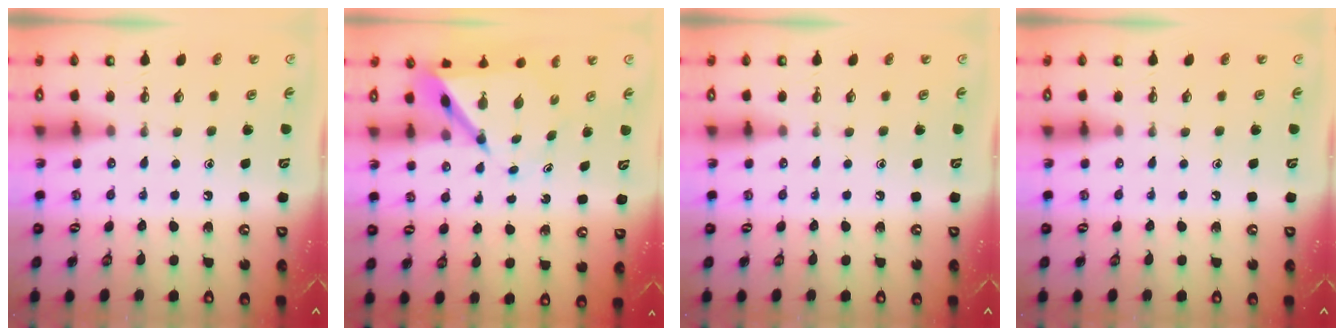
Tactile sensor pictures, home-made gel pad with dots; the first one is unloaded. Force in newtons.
{"total": 6.5, "press": 6.5, "slide": 0.7}
{"total": 0.0}
{"total": 0.0}